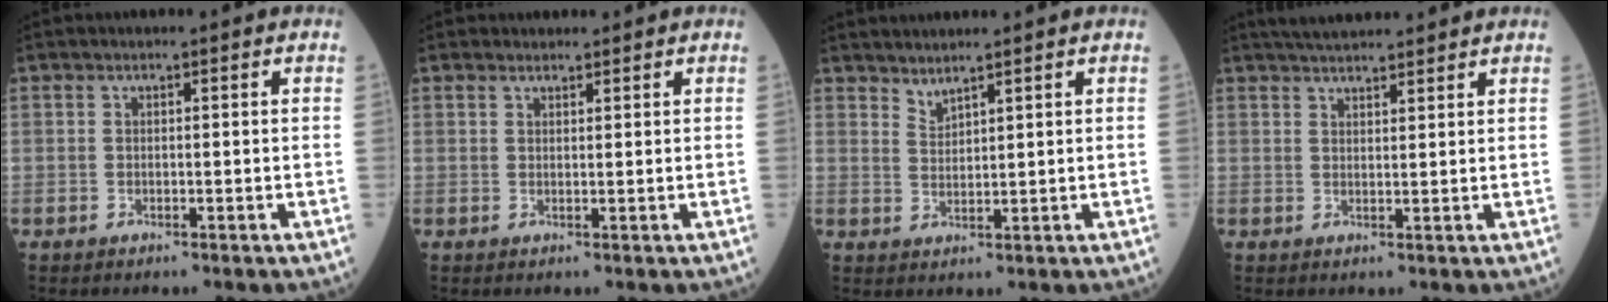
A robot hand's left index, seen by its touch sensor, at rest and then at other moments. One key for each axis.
{"total": 1.0, "fx": 0.9, "fy": 0.5, "fz": -0.1, "tx": -0.004, "ty": 0.004, "tz": 0.016}
{"total": 2.1, "fx": 2.0, "fy": -0.2, "fz": 0.5, "tx": -0.013, "ty": 0.000, "tz": 0.045}
{"total": 7.2, "fx": 6.6, "fy": 0.7, "fz": 2.7, "tx": -0.043, "ty": 0.032, "tz": 0.102}